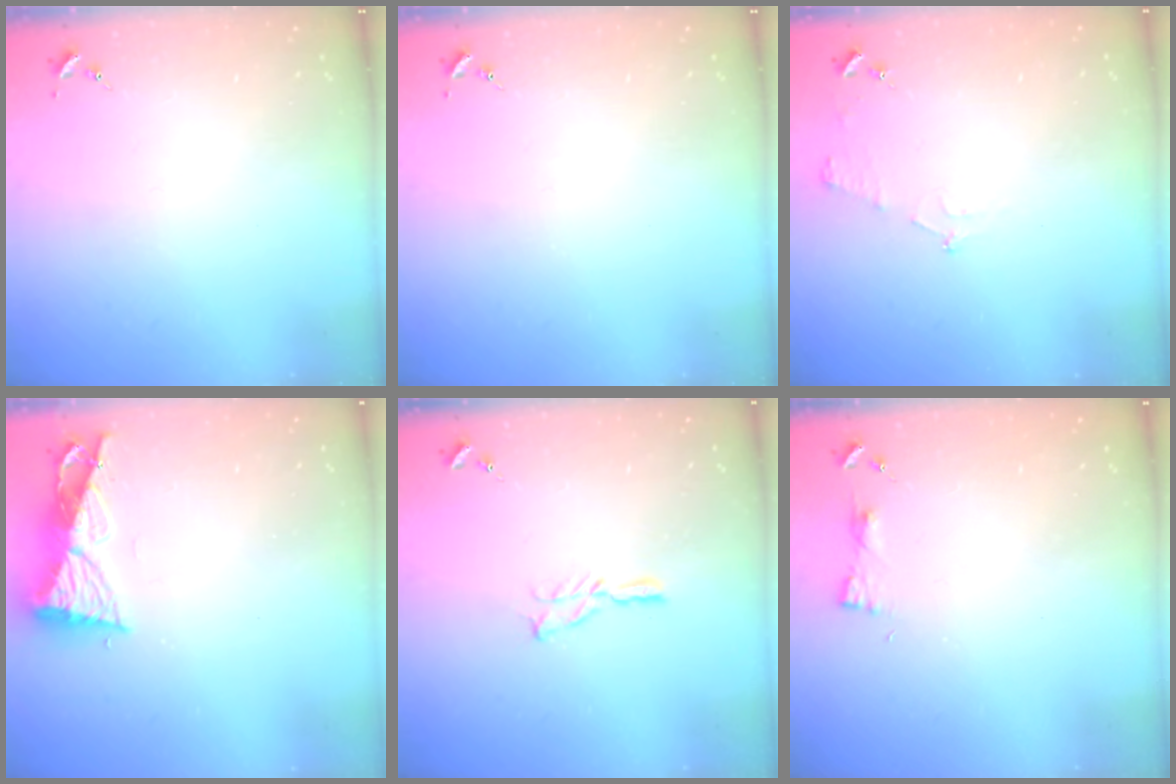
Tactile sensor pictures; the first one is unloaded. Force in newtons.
{"total": 0.0}
{"total": 5.9, "press": 5.9, "slide": 0.7}
{"total": 9.9, "press": 9.8, "slide": 0.6}
{"total": 4.4, "press": 4.3, "slide": 0.4}
{"total": 2.9, "press": 2.8, "slide": 0.3}